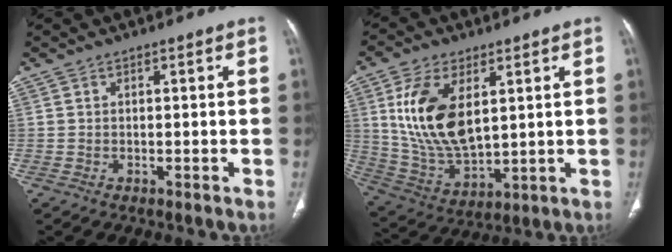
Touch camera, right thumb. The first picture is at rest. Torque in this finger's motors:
{"motor_torque": [0.08, 2.66, 1.96, 0.51, 0.60]}